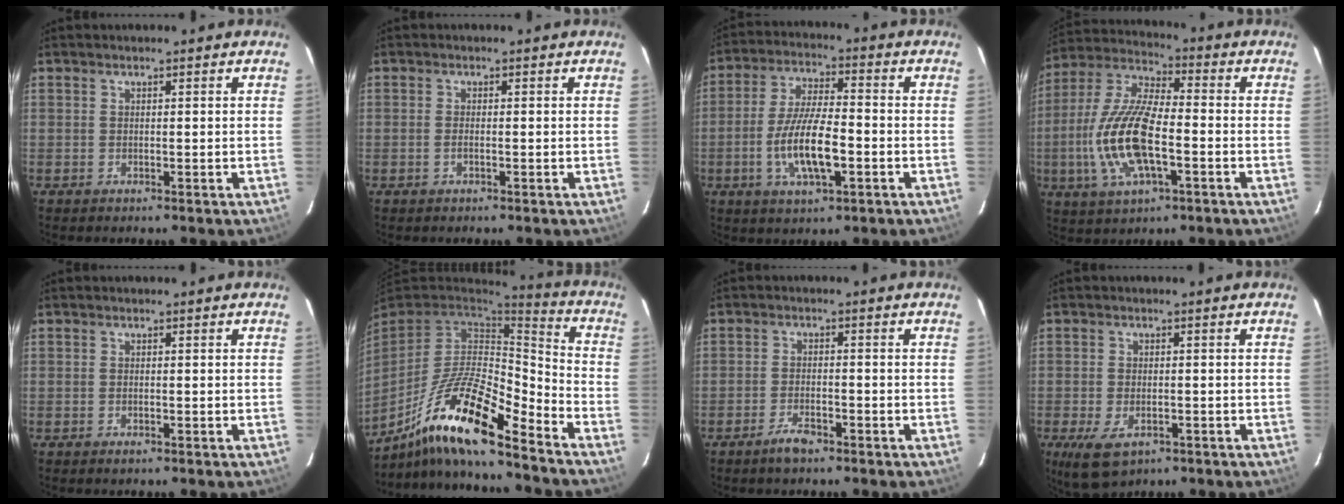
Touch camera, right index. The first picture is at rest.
{"total": 1.0, "force": [-0.4, 0.3, 0.8], "torque": [-0.019, 0.000, -0.008]}
{"total": 11.4, "force": [-3.3, 3.4, 10.3], "torque": [-0.206, -0.006, -0.059]}
{"total": 16.4, "force": [-4.0, 6.1, 14.7], "torque": [-0.312, -0.003, -0.079]}
{"total": 0.5, "force": [-0.3, 0.2, 0.4], "torque": [-0.006, -0.001, -0.006]}
{"total": 17.8, "force": [-12.4, 2.9, 12.4], "torque": [-0.246, -0.016, -0.242]}
{"total": 3.7, "force": [-2.8, 1.3, 2.2], "torque": [-0.053, -0.002, -0.052]}
{"total": 7.0, "force": [-3.5, 3.9, 4.8], "torque": [-0.105, -0.023, -0.056]}